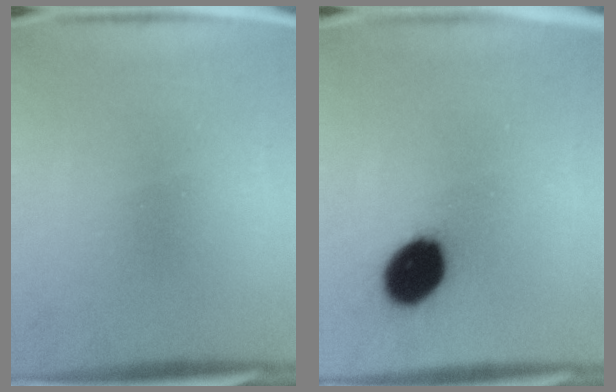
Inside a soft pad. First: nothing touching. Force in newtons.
{"total": 10.9}